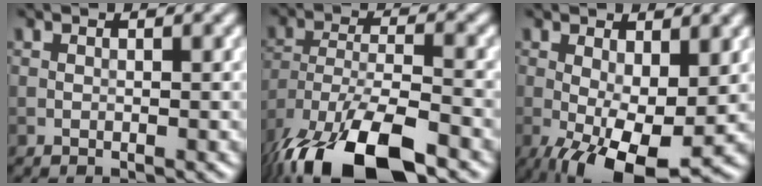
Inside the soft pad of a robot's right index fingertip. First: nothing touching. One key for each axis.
{"total": 13.3, "fx": -9.3, "fy": 4.7, "fz": 8.3, "tx": -0.180, "ty": -0.023, "tz": -0.165}
{"total": 8.3, "fx": -2.3, "fy": 3.2, "fz": 7.3, "tx": -0.136, "ty": -0.019, "tz": -0.031}